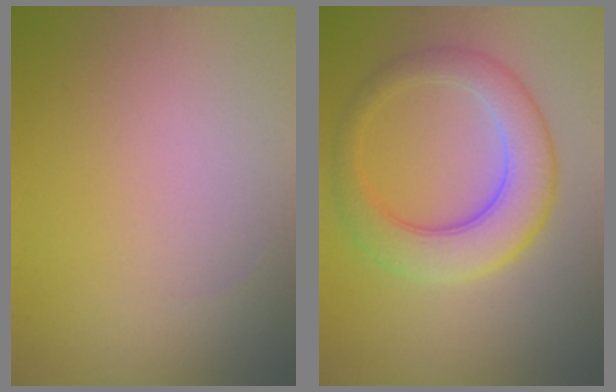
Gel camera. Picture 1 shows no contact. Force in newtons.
{"total": 6.4, "press": 6.4, "slide": 0.1}